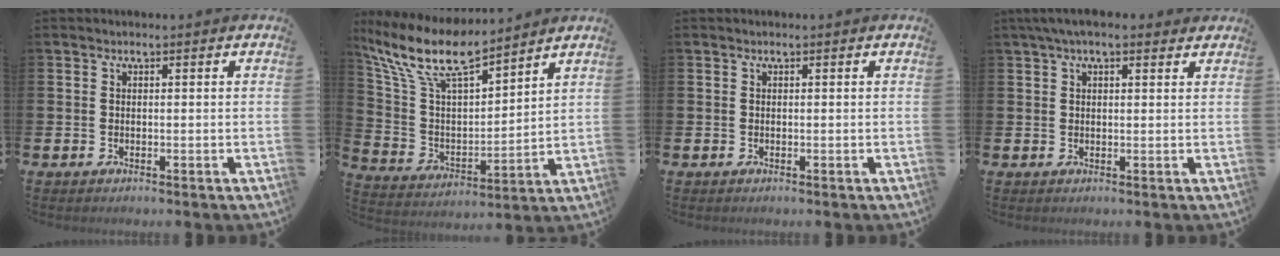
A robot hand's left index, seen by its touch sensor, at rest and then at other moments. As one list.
[{"total": 11.1, "force": [9.3, 2.5, 5.4], "torque": [-0.143, -0.054, 0.161]}, {"total": 0.0}, {"total": 3.3, "force": [2.5, 1.0, 1.9], "torque": [-0.039, 0.003, 0.044]}]